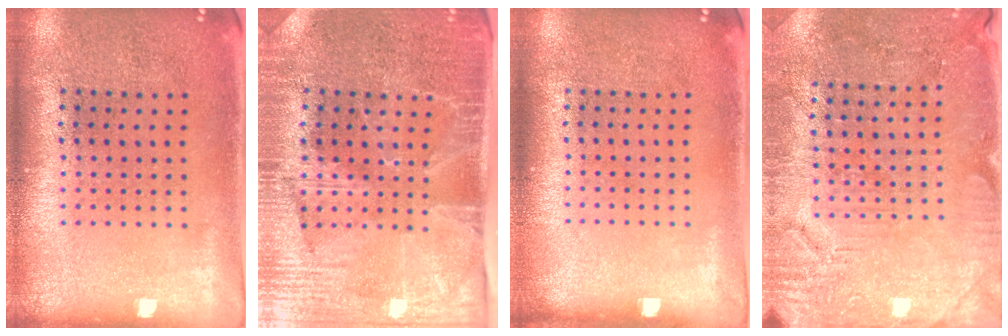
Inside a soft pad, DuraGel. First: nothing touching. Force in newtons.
{"total": 4.0, "press": 3.5, "slide": 2.1}
{"total": 0.0}
{"total": 3.1, "press": 3.0, "slide": 0.6}